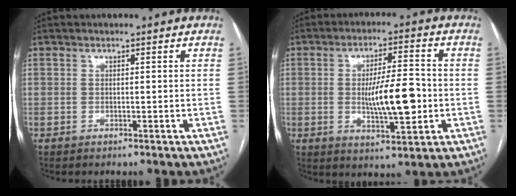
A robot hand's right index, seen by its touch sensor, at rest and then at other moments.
{"total": 10.3, "force": [-1.1, 2.4, 9.9], "torque": [-0.171, 0.001, -0.016]}